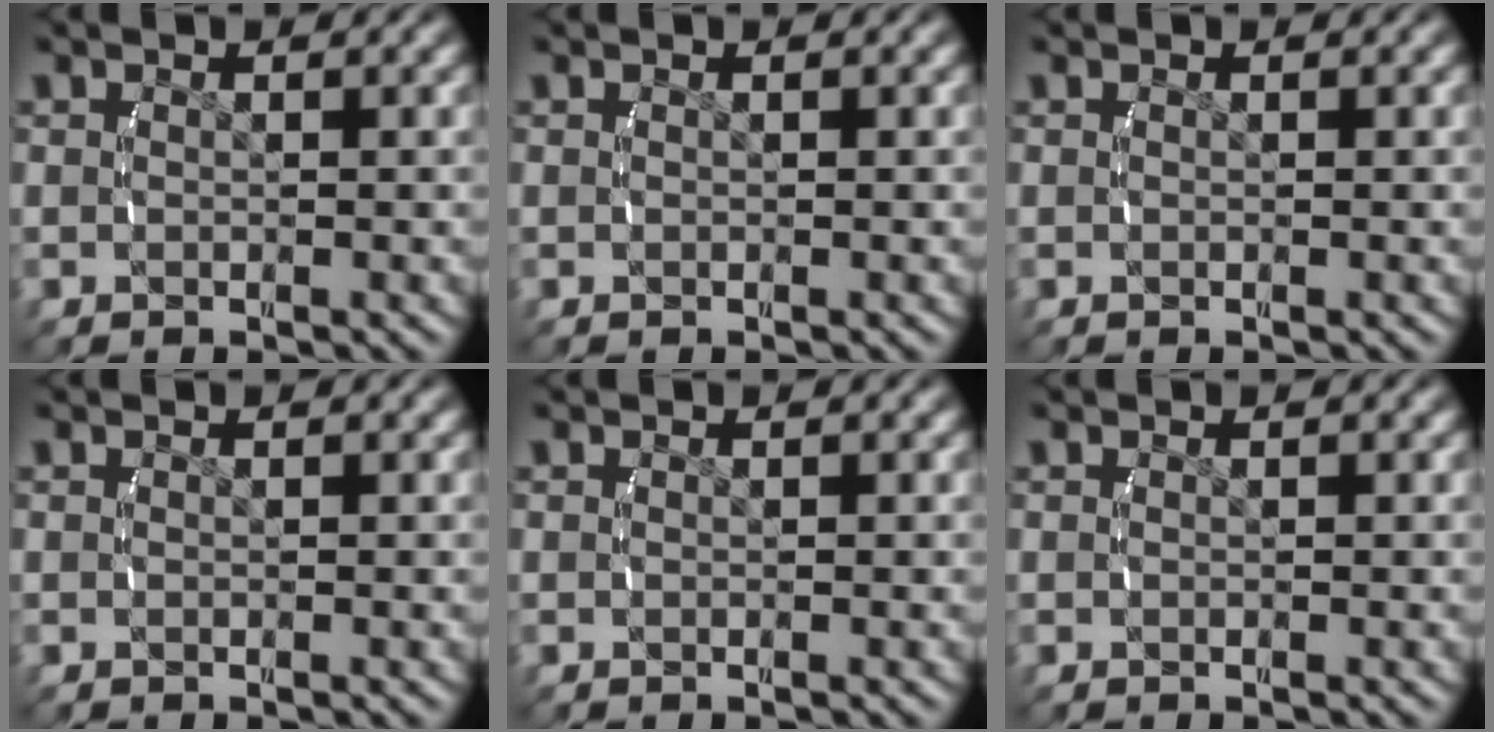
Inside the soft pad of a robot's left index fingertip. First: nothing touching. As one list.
[{"total": 0.0}, {"total": 0.0}, {"total": 0.0}, {"total": 0.0}, {"total": 0.0}]